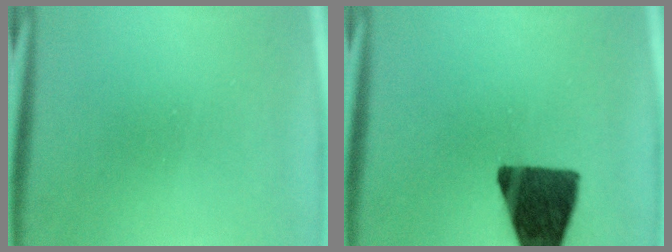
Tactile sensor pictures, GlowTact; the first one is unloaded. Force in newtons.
{"total": 13.3}